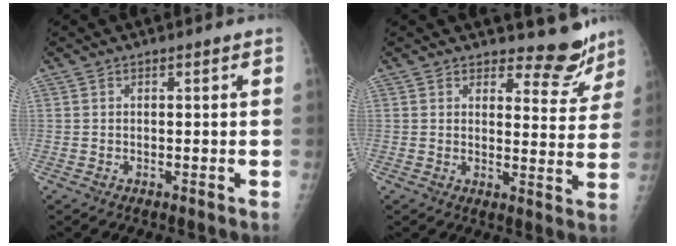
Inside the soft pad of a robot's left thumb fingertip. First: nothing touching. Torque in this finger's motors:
{"motor_torque": [-0.04, -0.03, -0.09, -0.32, 0.04]}